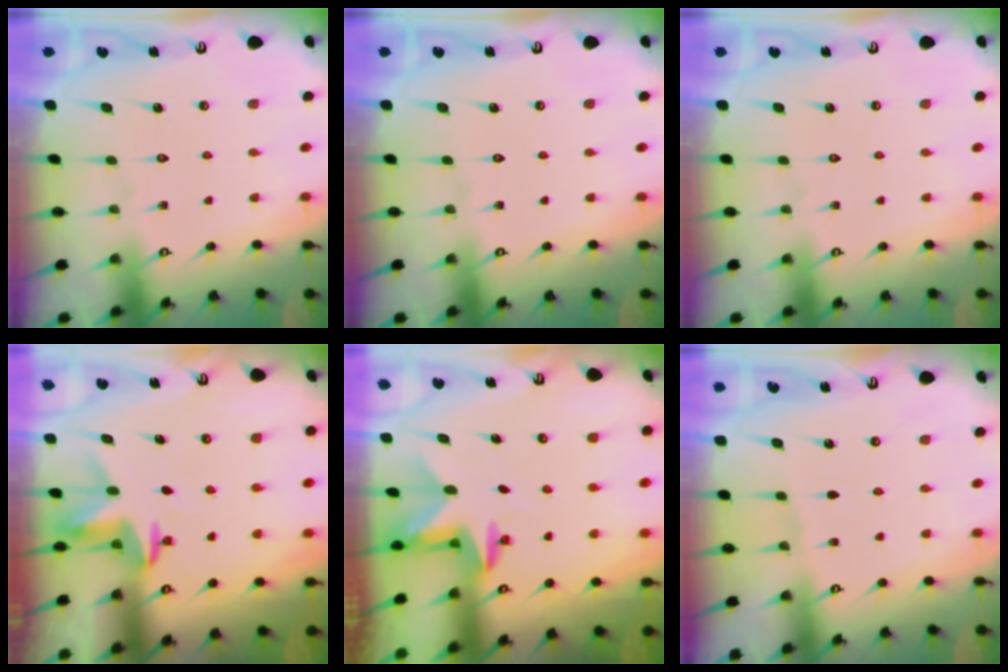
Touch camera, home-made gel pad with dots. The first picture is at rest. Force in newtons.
{"total": 0.0}
{"total": 0.0}
{"total": 3.5, "press": 3.5, "slide": 0.3}
{"total": 2.4, "press": 2.3, "slide": 0.4}
{"total": 1.8, "press": 1.8, "slide": 0.3}